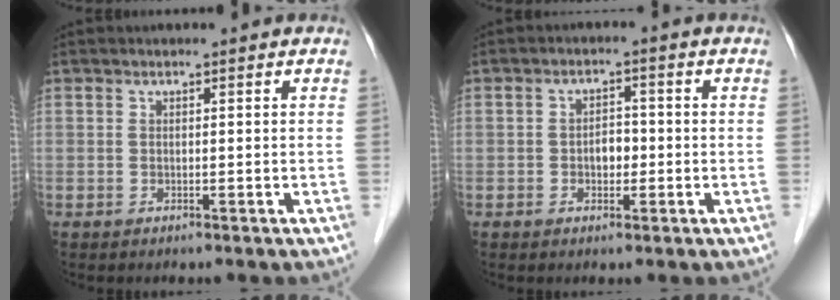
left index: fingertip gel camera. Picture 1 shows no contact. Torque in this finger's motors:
{"motor_torque": [0.04, 0.13, 0.09, 0.00]}